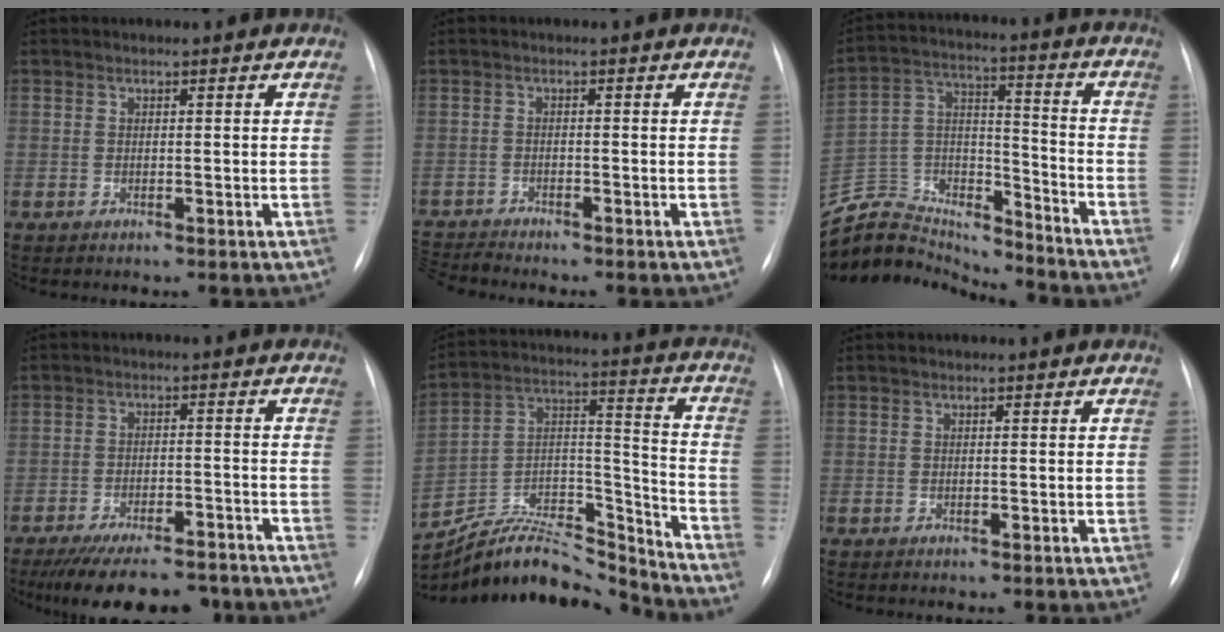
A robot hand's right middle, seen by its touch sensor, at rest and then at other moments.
{"total": 3.7, "force": [-3.5, -1.1, -0.5], "torque": [0.004, -0.016, -0.068]}
{"total": 18.1, "force": [-17.7, 2.9, 2.3], "torque": [-0.040, 0.046, -0.300]}
{"total": 14.1, "force": [-12.0, 3.8, 6.5], "torque": [-0.109, -0.011, -0.169]}
{"total": 19.5, "force": [-19.0, 2.8, 3.0], "torque": [-0.061, 0.051, -0.315]}
{"total": 0.0}